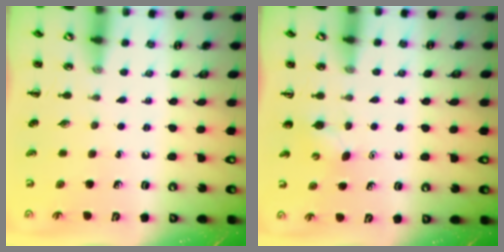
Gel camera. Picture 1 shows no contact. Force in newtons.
{"total": 2.7, "press": 2.6, "slide": 0.7}